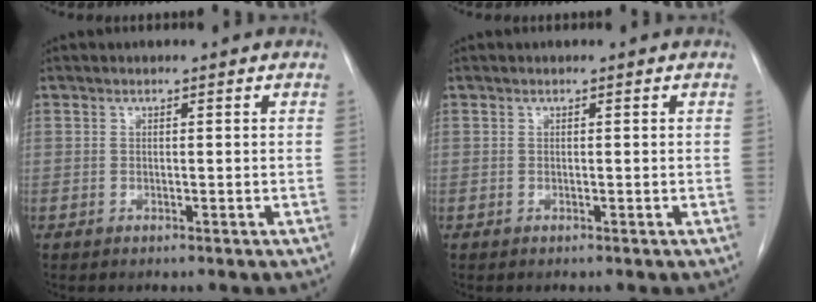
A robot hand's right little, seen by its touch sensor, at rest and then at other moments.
{"total": 0.0}